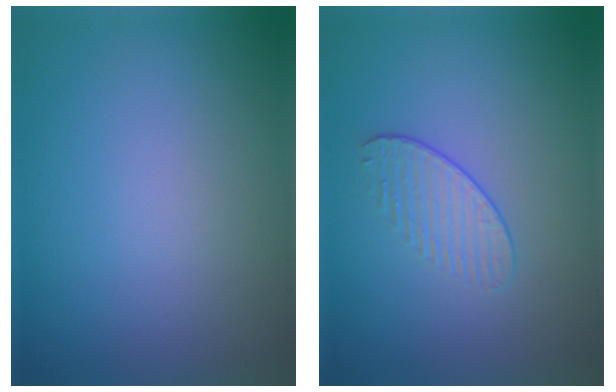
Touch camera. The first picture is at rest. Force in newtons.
{"total": 1.6, "press": 1.1, "slide": 1.2}